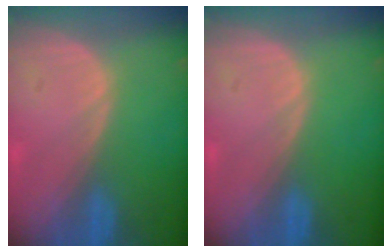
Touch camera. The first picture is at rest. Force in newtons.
{"total": 0.0}